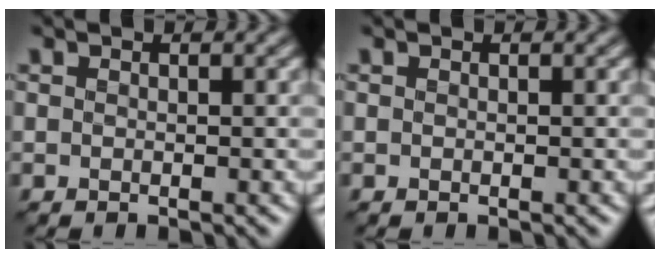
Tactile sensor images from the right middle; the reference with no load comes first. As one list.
[{"total": 0.0}]